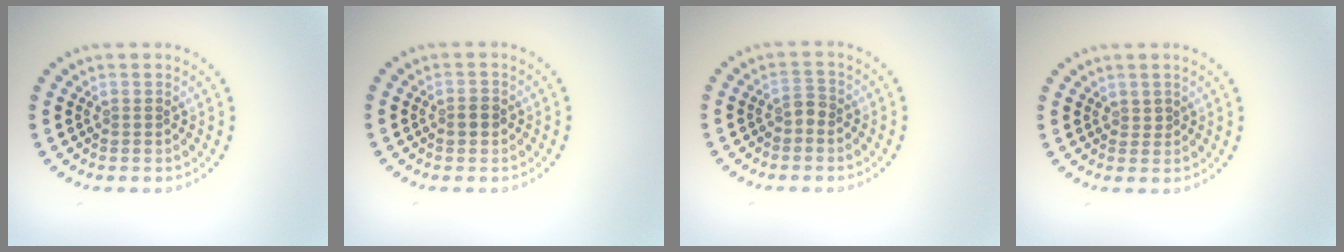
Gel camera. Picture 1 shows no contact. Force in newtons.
{"total": 1.3, "press": 1.2, "slide": 0.4}
{"total": 0.9, "press": 0.8, "slide": 0.4}
{"total": 0.5, "press": 0.2, "slide": 0.5}